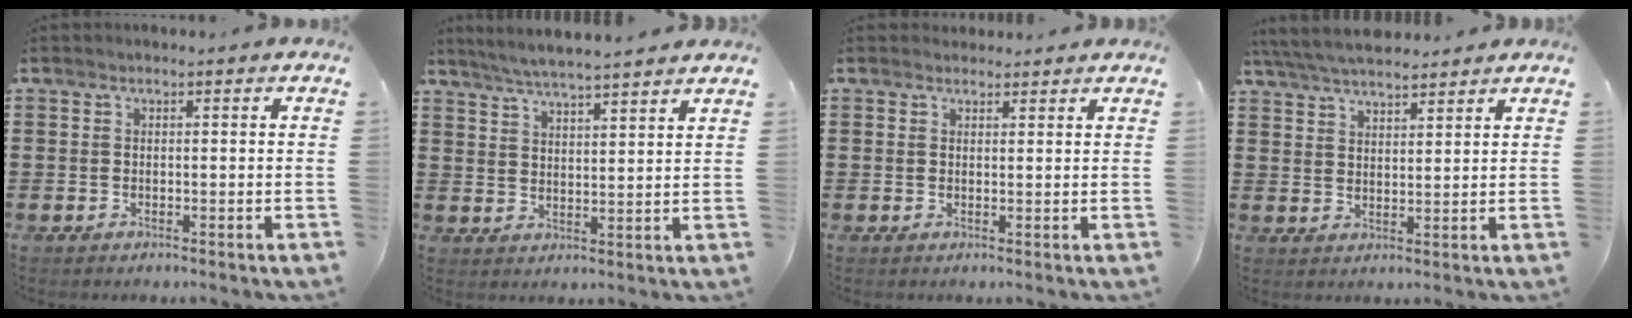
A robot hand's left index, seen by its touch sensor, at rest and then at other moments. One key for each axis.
{"total": 4.7, "fx": 4.5, "fy": -0.3, "fz": 1.4, "tx": -0.041, "ty": -0.019, "tz": 0.078}
{"total": 1.6, "fx": 1.5, "fy": 0.5, "fz": 0.1, "tx": -0.004, "ty": 0.004, "tz": 0.030}
{"total": 5.2, "fx": 4.9, "fy": 0.7, "fz": 1.5, "tx": -0.046, "ty": -0.013, "tz": 0.090}